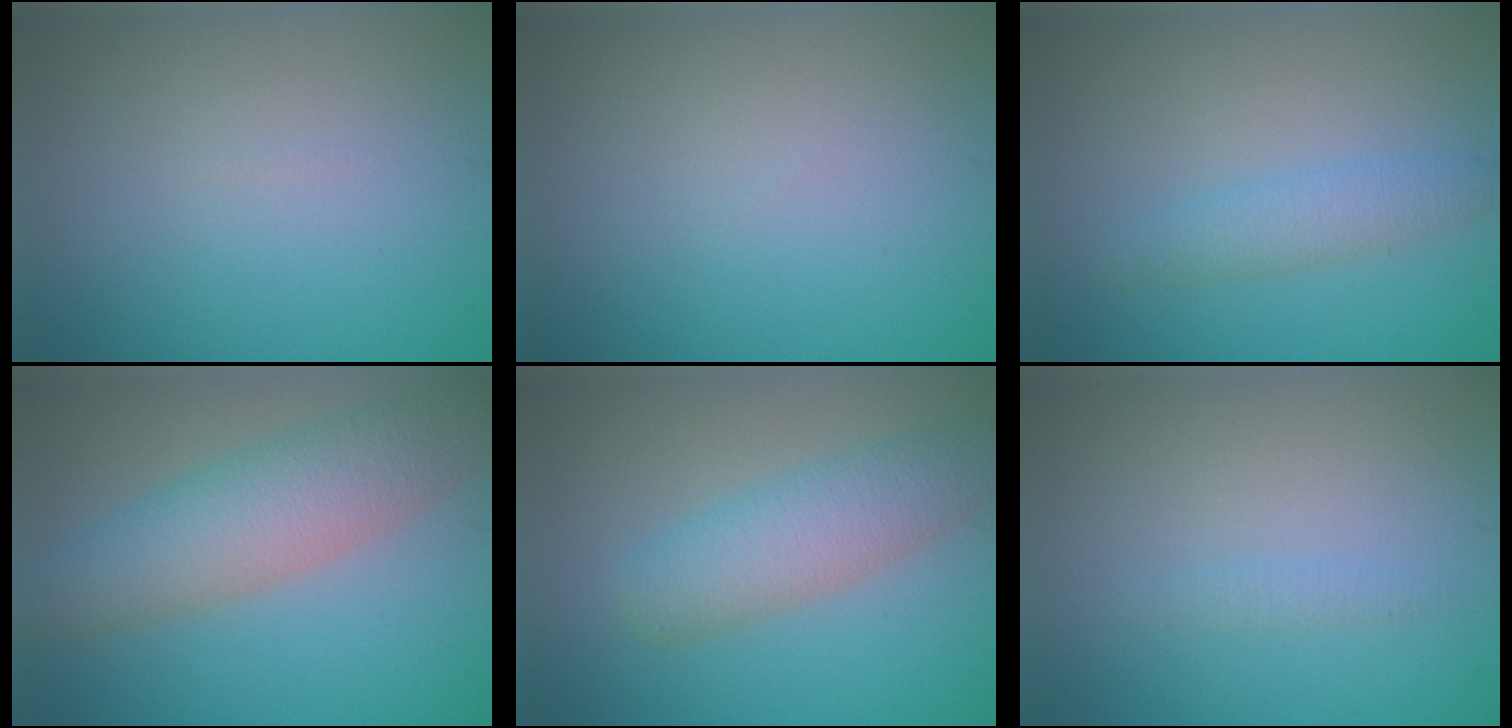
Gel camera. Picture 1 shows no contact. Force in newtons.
{"total": 0.0}
{"total": 2.2, "press": 2.2, "slide": 0.1}
{"total": 6.3, "press": 6.3, "slide": 0.4}
{"total": 4.6, "press": 4.6, "slide": 0.2}
{"total": 0.7, "press": 0.7, "slide": 0.1}